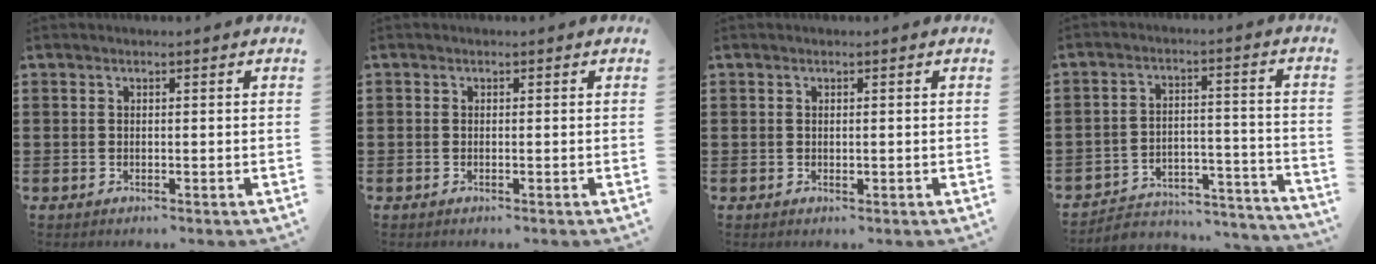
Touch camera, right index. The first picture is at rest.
{"total": 0.0}
{"total": 0.5, "force": [0.1, 0.2, 0.5], "torque": [-0.010, -0.003, 0.002]}
{"total": 4.1, "force": [-3.8, 1.4, 0.8], "torque": [-0.019, 0.005, -0.080]}